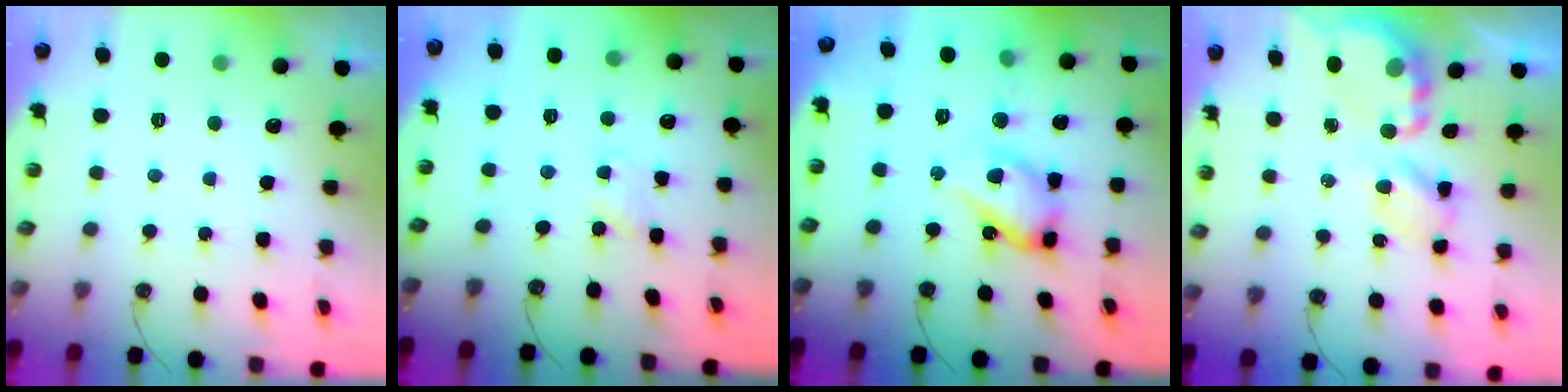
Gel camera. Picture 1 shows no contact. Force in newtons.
{"total": 2.7, "press": 2.7, "slide": 0.4}
{"total": 15.2, "press": 15.1, "slide": 0.8}
{"total": 5.9, "press": 5.9, "slide": 0.5}